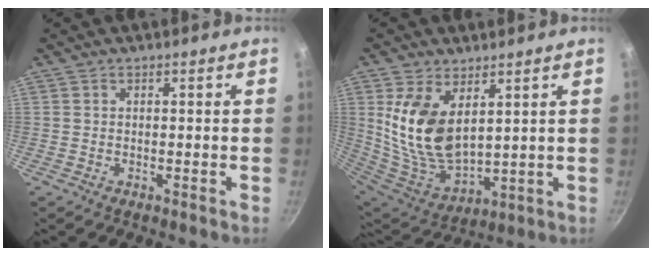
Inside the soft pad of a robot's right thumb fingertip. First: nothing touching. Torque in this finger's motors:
{"motor_torque": [0.09, 0.98, 1.46, 0.24, 0.49]}